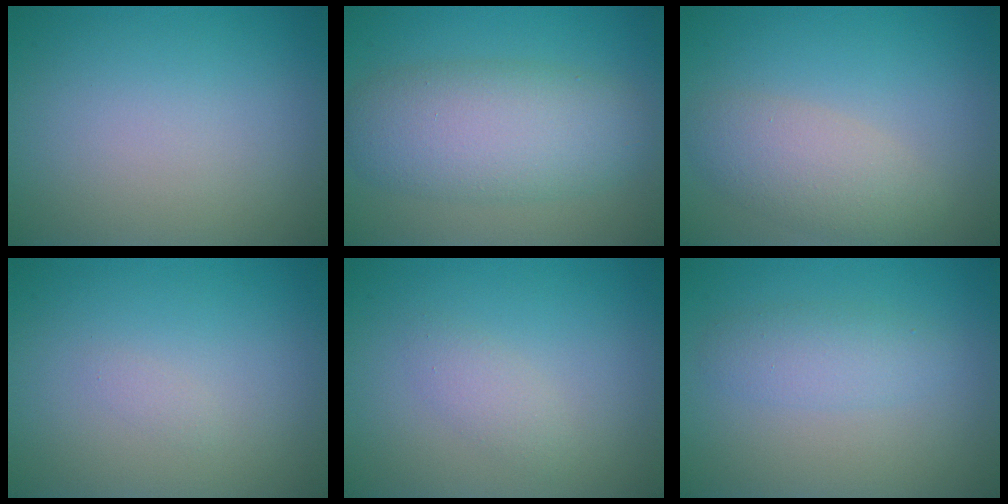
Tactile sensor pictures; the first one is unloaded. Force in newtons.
{"total": 7.0, "press": 7.0, "slide": 0.1}
{"total": 3.6, "press": 3.6, "slide": 0.1}
{"total": 0.6, "press": 0.6, "slide": 0.0}
{"total": 1.4, "press": 1.4, "slide": 0.1}
{"total": 2.4, "press": 2.4, "slide": 0.0}